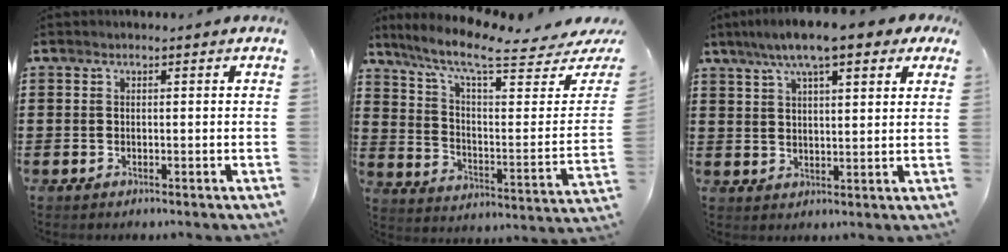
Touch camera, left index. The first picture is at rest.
{"total": 10.1, "force": [7.8, 1.5, 6.3], "torque": [-0.142, -0.054, 0.130]}
{"total": 8.4, "force": [6.0, 1.5, 5.7], "torque": [-0.117, 0.001, 0.105]}